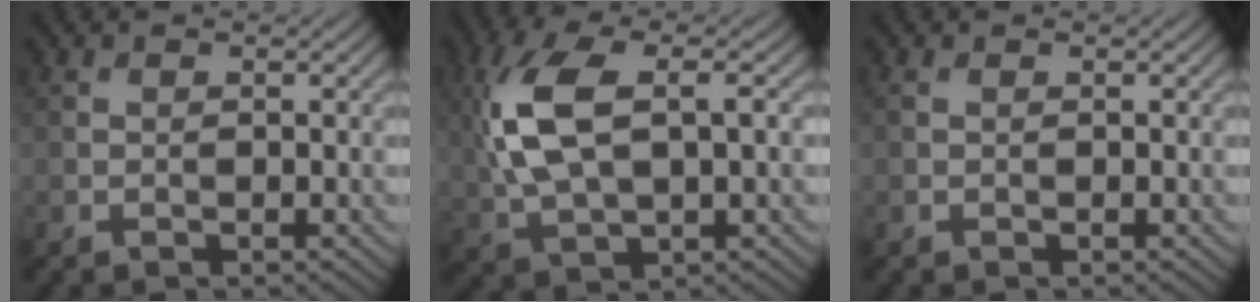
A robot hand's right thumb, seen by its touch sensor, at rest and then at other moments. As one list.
[{"total": 10.8, "force": [1.5, 5.0, 9.5], "torque": [-0.225, 0.004, 0.032]}, {"total": 0.0}]